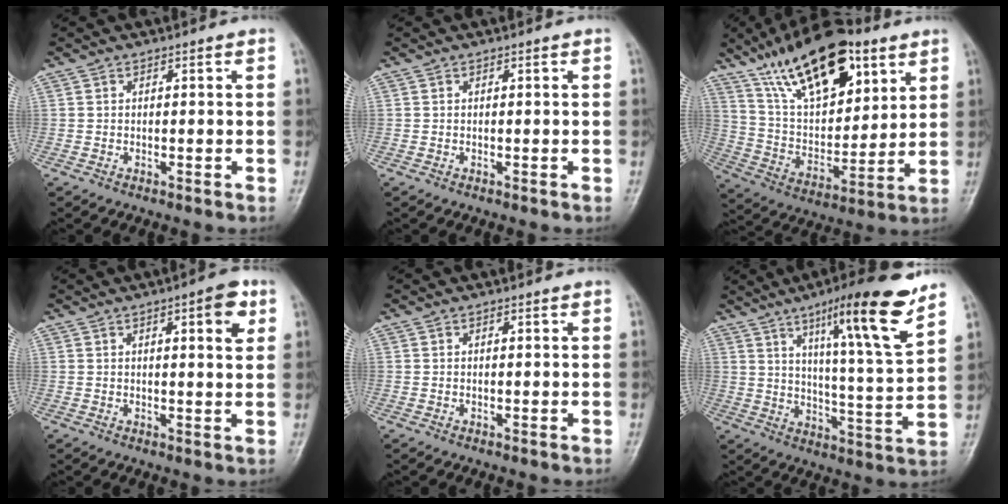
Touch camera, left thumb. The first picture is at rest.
{"total": 0.0}
{"total": 22.9, "force": [13.2, 10.6, 15.5], "torque": [-0.220, -0.045, 0.238]}
{"total": 5.4, "force": [2.3, 1.6, 4.7], "torque": [-0.052, -0.006, 0.026]}
{"total": 0.0}
{"total": 17.8, "force": [10.9, 1.5, 14.0], "torque": [-0.197, -0.060, 0.168]}